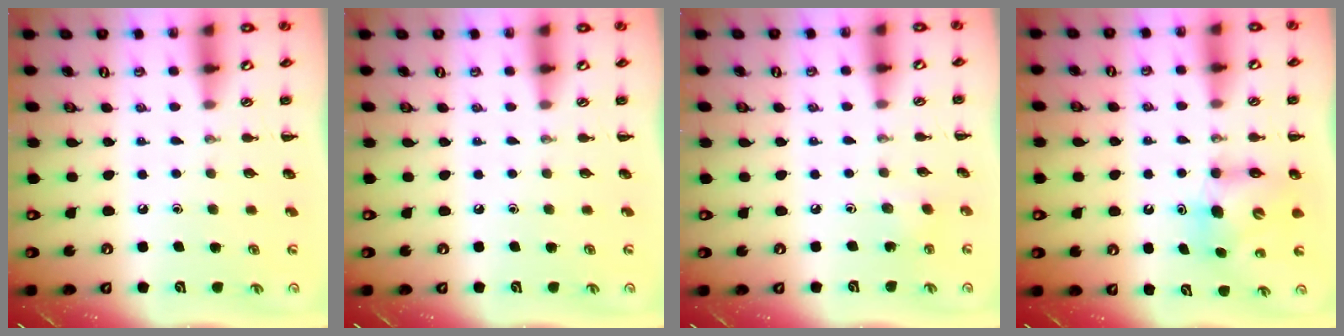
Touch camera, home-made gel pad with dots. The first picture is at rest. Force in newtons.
{"total": 0.0}
{"total": 2.6, "press": 2.5, "slide": 0.9}
{"total": 6.5, "press": 6.5, "slide": 0.8}